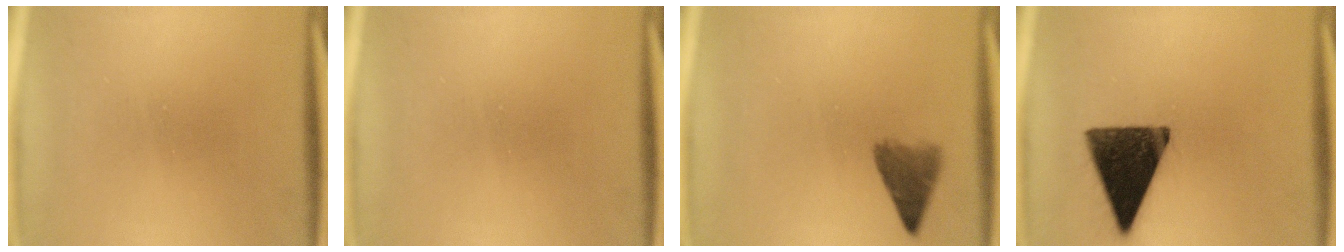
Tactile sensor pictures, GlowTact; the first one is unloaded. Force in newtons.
{"total": 0.0}
{"total": 4.6}
{"total": 14.4}